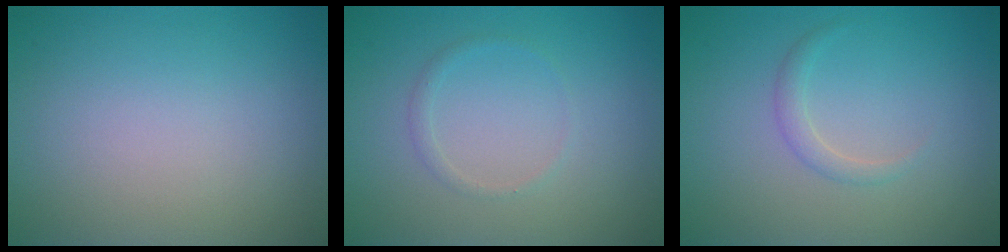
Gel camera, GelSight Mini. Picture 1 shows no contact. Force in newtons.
{"total": 0.8, "press": 0.8, "slide": 0.0}
{"total": 0.7, "press": 0.7, "slide": 0.1}